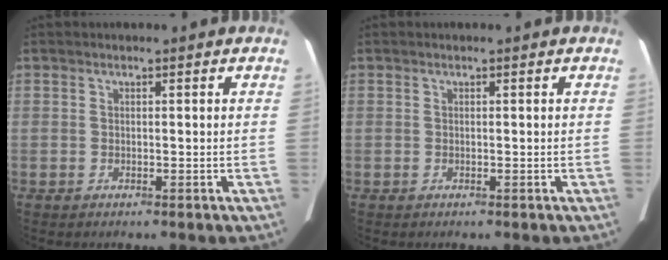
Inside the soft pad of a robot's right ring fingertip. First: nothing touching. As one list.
[{"total": 0.0}]